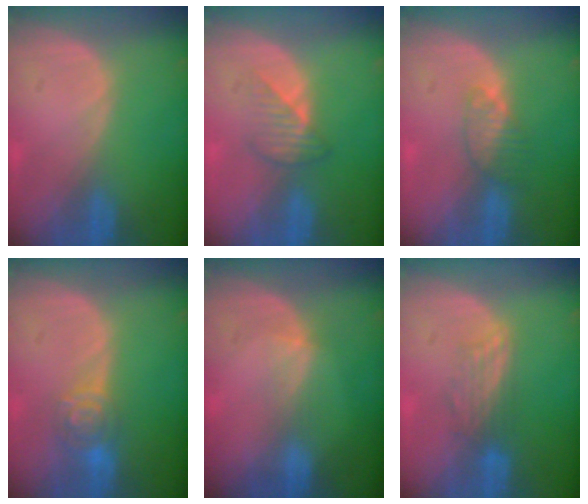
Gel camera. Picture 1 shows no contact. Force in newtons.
{"total": 3.5, "press": 3.2, "slide": 1.4}
{"total": 3.3, "press": 3.1, "slide": 1.3}
{"total": 4.6, "press": 4.2, "slide": 1.9}
{"total": 2.1, "press": 1.7, "slide": 1.2}
{"total": 3.3, "press": 3.1, "slide": 1.2}